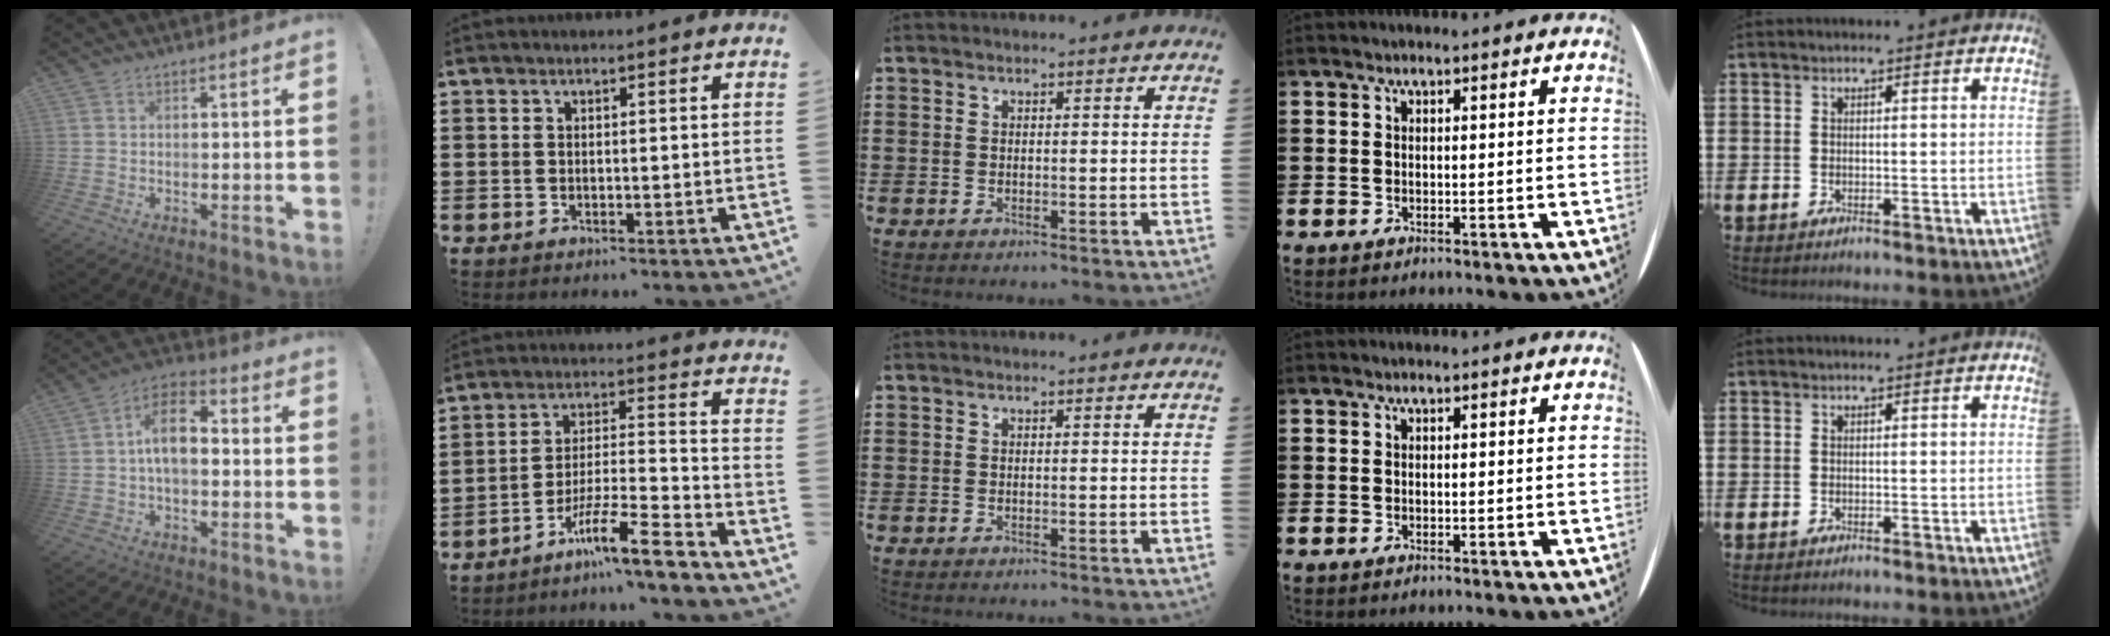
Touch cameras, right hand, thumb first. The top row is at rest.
{"thumb": {"total": 10.7, "force": [0.4, 6.1, 8.7], "torque": [-0.153, 0.011, 0.010]}, "index": {"total": 10.8, "force": [-8.3, 1.0, 6.9], "torque": [-0.114, 0.013, -0.158]}}